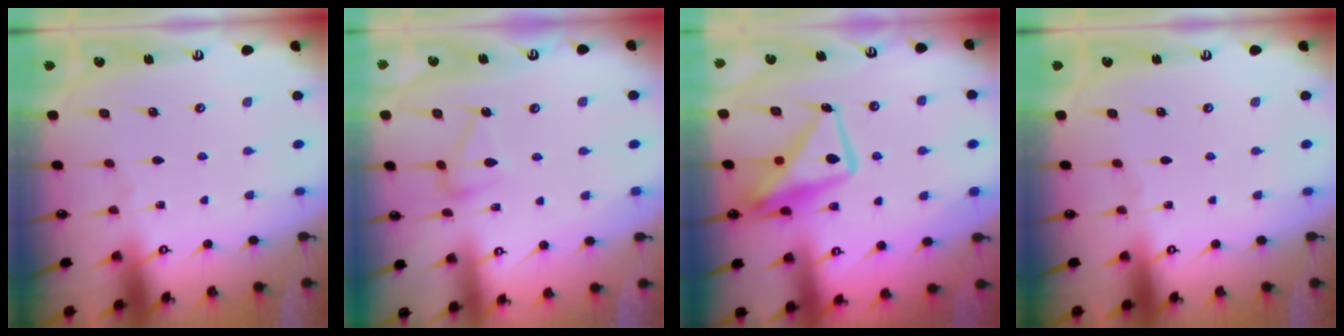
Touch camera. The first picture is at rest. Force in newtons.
{"total": 9.3, "press": 9.2, "slide": 0.5}
{"total": 15.2, "press": 15.1, "slide": 1.4}
{"total": 0.0}